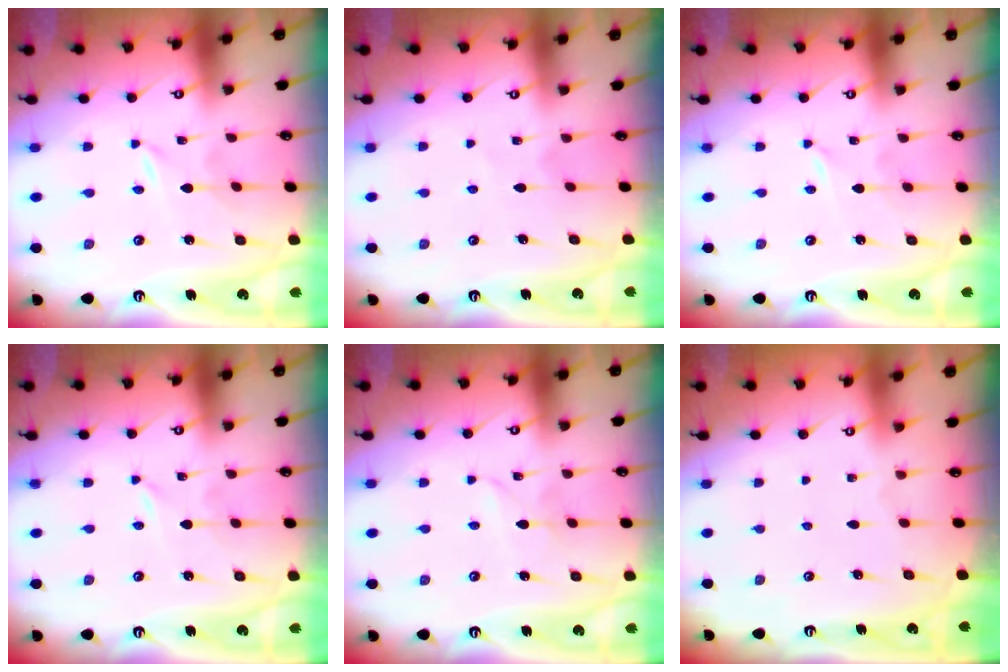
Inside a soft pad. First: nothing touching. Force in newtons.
{"total": 2.8, "press": 2.7, "slide": 0.3}
{"total": 0.0}
{"total": 0.0}
{"total": 2.1, "press": 2.1, "slide": 0.2}
{"total": 0.0}